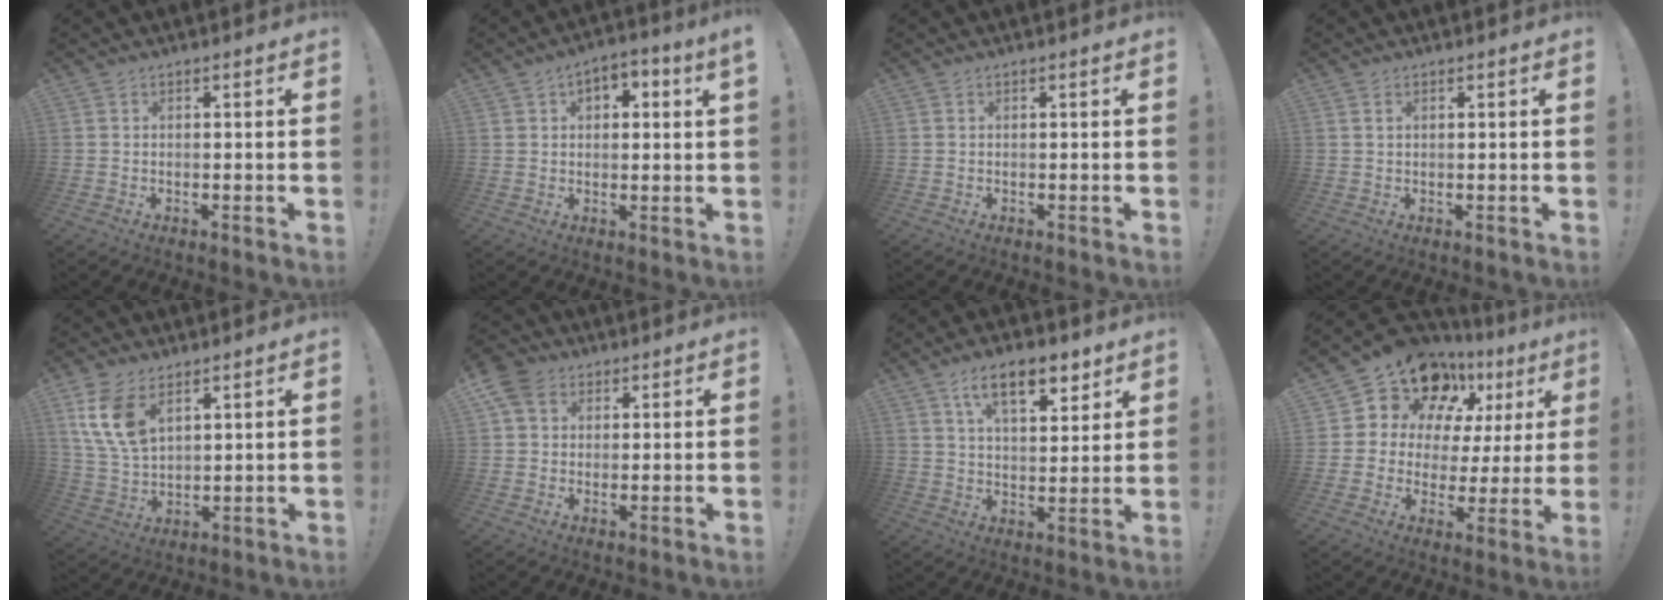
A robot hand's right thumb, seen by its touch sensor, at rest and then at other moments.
{"total": 3.6, "force": [0.9, 2.4, 2.6], "torque": [-0.035, 0.005, 0.012]}
{"total": 0.0}
{"total": 0.9, "force": [0.5, 0.5, 0.6], "torque": [-0.005, -0.002, 0.008]}
{"total": 11.5, "force": [6.1, 6.5, 7.3], "torque": [-0.148, -0.021, 0.118]}
{"total": 7.9, "force": [3.5, 6.2, 3.4], "torque": [-0.068, -0.007, 0.070]}
{"total": 12.1, "force": [7.2, 5.1, 8.3], "torque": [-0.117, -0.028, 0.124]}
{"total": 15.7, "force": [10.9, 9.4, 6.3], "torque": [-0.099, -0.086, 0.207]}